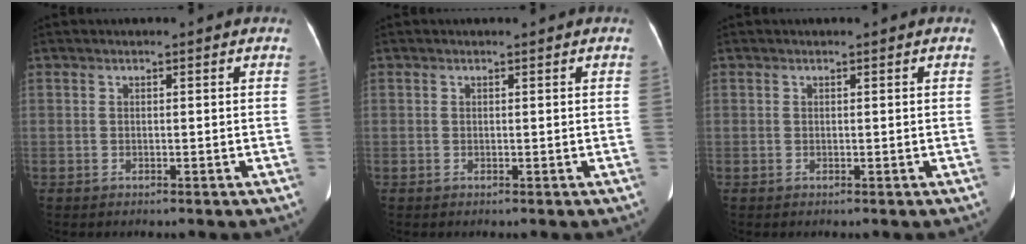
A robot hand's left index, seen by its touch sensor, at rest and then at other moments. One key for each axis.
{"total": 0.0}
{"total": 0.0}